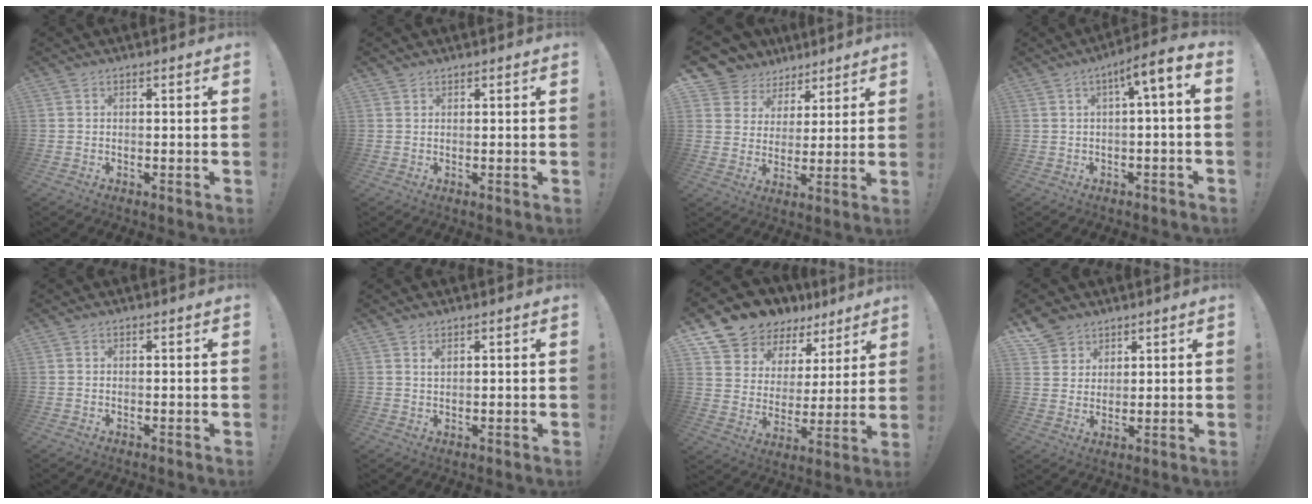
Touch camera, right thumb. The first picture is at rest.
{"total": 1.0, "force": [0.9, 0.4, 0.1], "torque": [0.001, -0.002, 0.017]}
{"total": 8.8, "force": [5.2, 7.0, 1.2], "torque": [-0.028, -0.039, 0.107]}
{"total": 6.8, "force": [0.9, 0.7, 6.7], "torque": [-0.100, -0.009, 0.009]}
{"total": 0.0}
{"total": 1.4, "force": [1.0, 0.6, 0.7], "torque": [-0.015, 0.000, 0.019]}
{"total": 10.2, "force": [8.6, 5.3, 0.8], "torque": [-0.041, -0.080, 0.165]}
{"total": 7.6, "force": [5.3, 5.3, 1.1], "torque": [-0.025, -0.033, 0.106]}